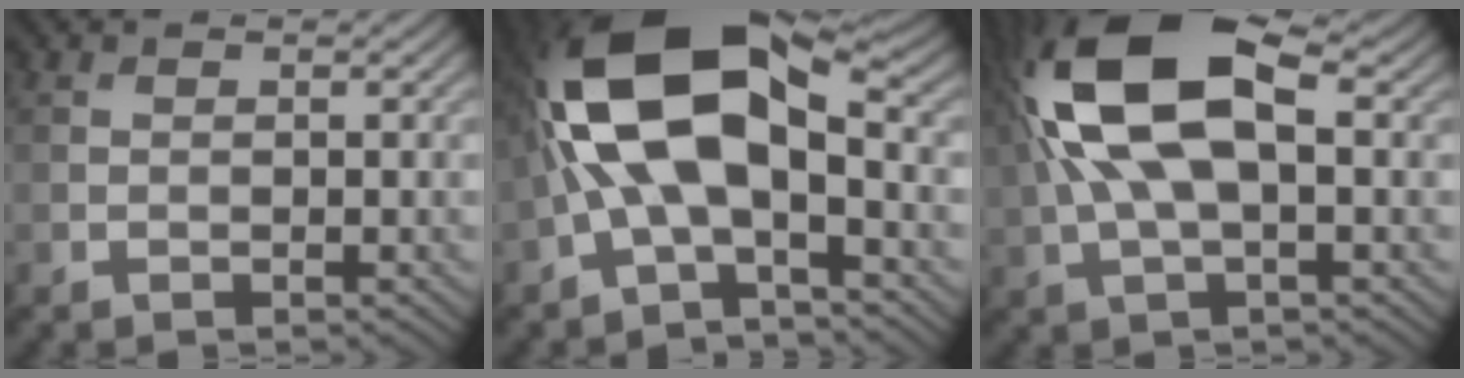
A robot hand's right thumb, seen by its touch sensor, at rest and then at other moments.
{"total": 14.8, "force": [0.3, 7.0, 13.1], "torque": [-0.265, 0.028, -0.009]}
{"total": 14.5, "force": [2.6, 6.7, 12.6], "torque": [-0.281, 0.019, 0.042]}